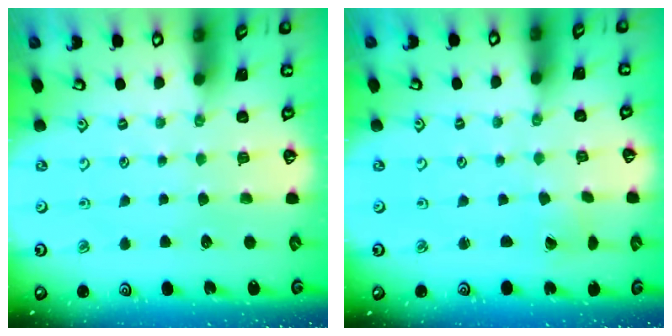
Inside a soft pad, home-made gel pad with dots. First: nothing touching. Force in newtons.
{"total": 1.2, "press": 1.2, "slide": 0.1}